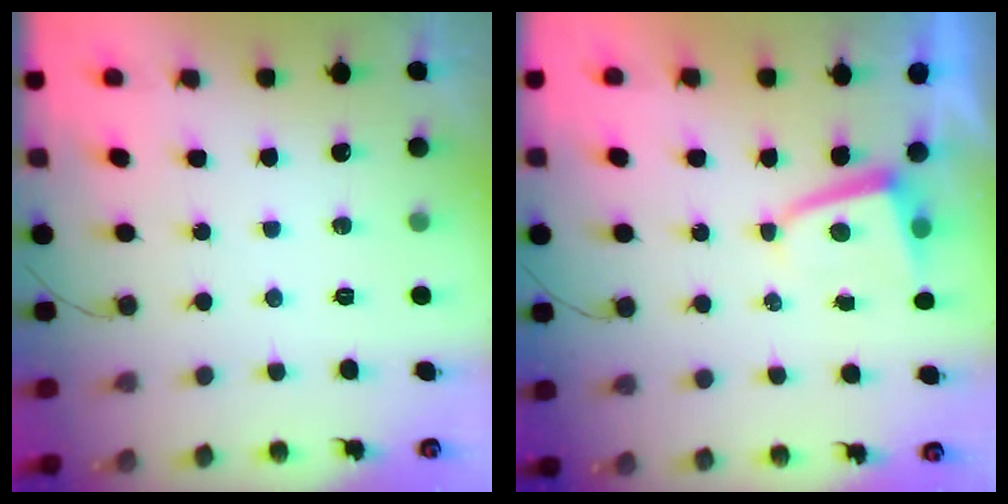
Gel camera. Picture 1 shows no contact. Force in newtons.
{"total": 2.0, "press": 1.9, "slide": 0.3}